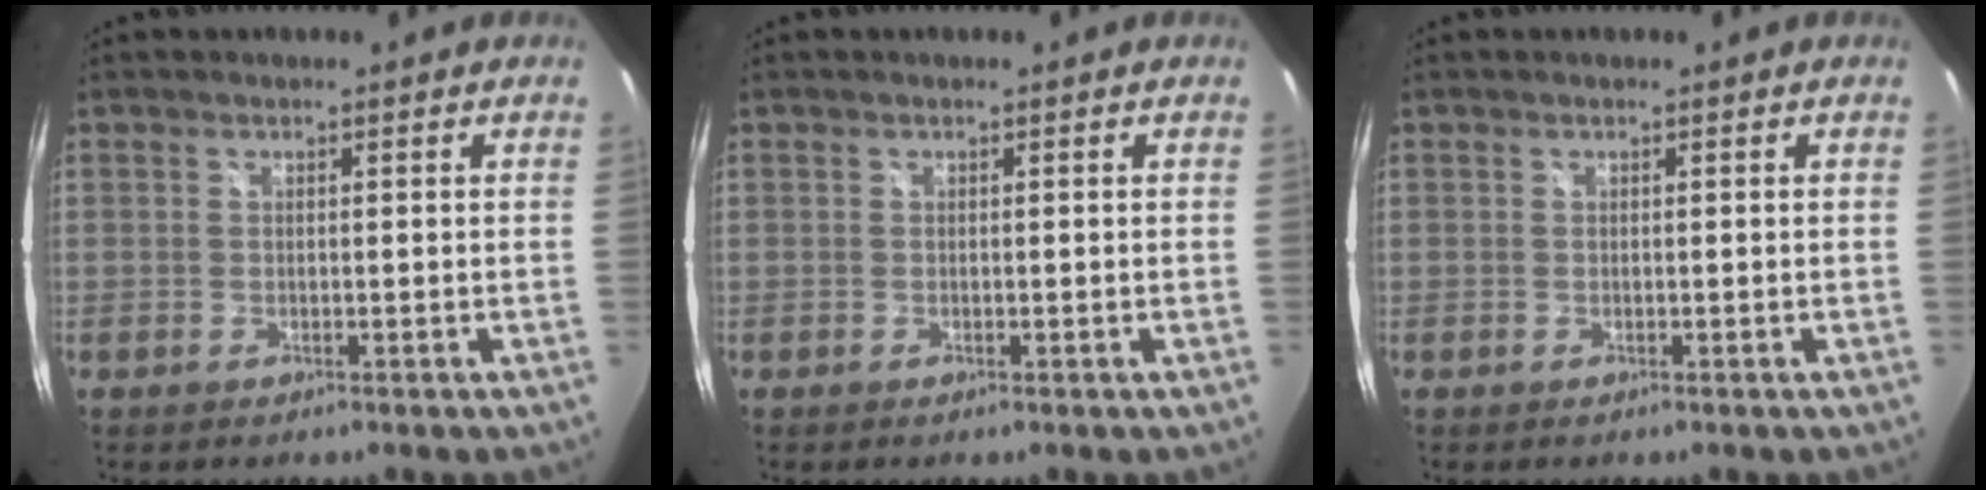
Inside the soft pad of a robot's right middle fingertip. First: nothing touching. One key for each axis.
{"total": 0.0}
{"total": 0.0}